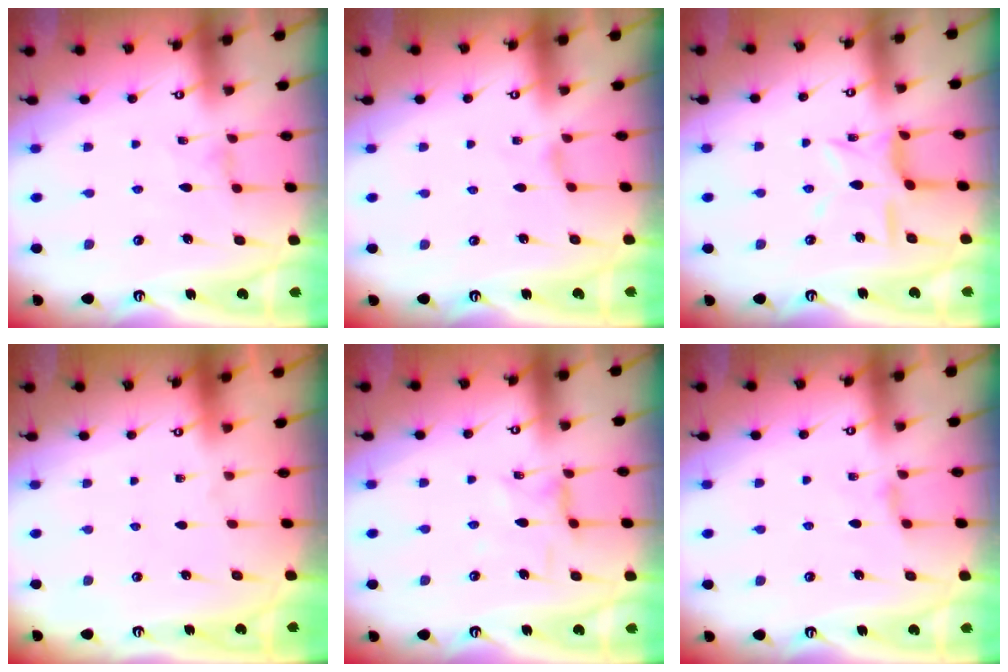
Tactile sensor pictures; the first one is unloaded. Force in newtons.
{"total": 1.5, "press": 1.4, "slide": 0.3}
{"total": 10.6, "press": 10.5, "slide": 0.9}
{"total": 0.0}
{"total": 2.0, "press": 2.0, "slide": 0.4}
{"total": 2.3, "press": 2.2, "slide": 0.5}